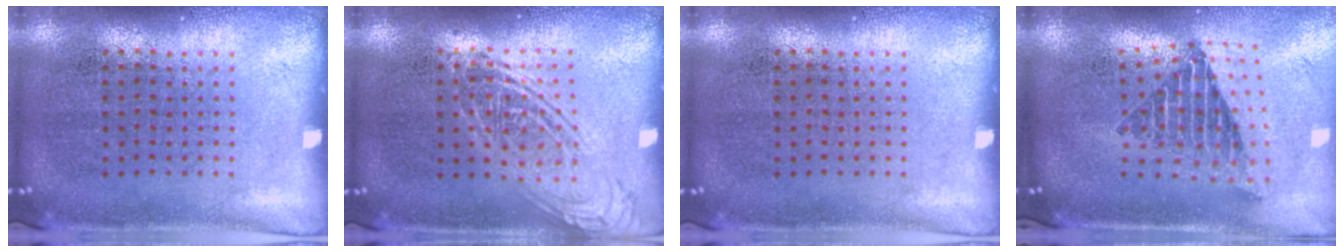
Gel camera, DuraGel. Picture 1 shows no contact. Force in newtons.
{"total": 2.1, "press": 2.1, "slide": 0.1}
{"total": 0.0}
{"total": 2.3, "press": 1.6, "slide": 1.7}